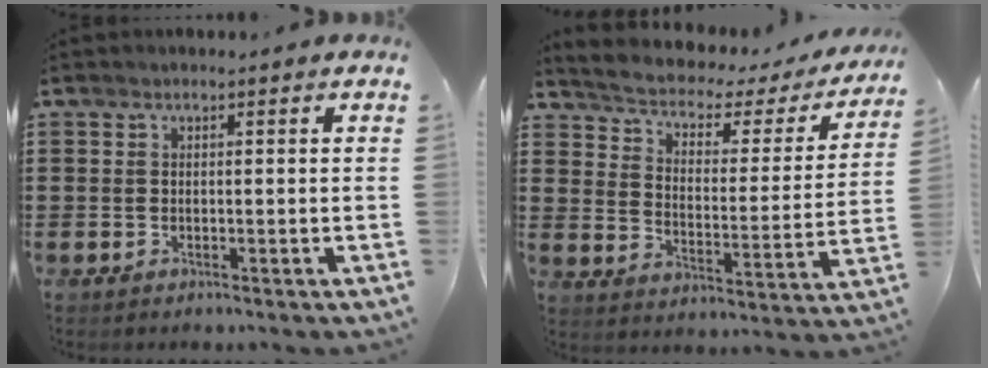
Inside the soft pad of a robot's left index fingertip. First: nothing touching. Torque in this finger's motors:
{"motor_torque": [1.33, -0.80, 0.17, 0.08]}